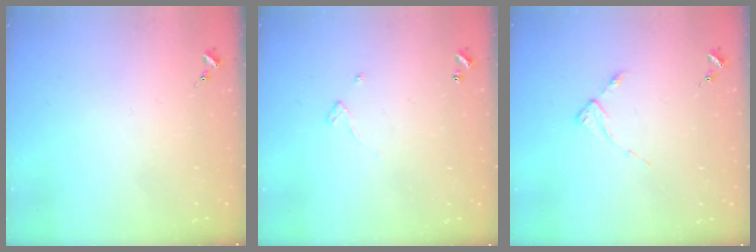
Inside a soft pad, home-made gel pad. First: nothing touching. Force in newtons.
{"total": 2.6, "press": 2.6, "slide": 0.2}
{"total": 2.7, "press": 2.7, "slide": 0.4}